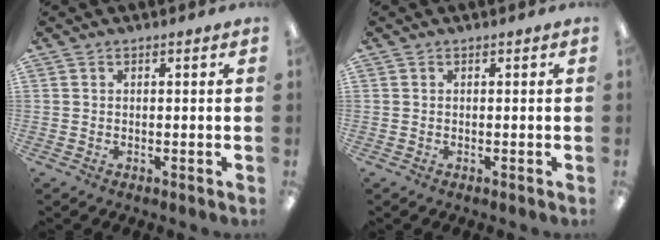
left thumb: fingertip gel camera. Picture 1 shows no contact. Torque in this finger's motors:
{"motor_torque": [-0.01, -0.01, 0.01, 0.00, 0.00]}